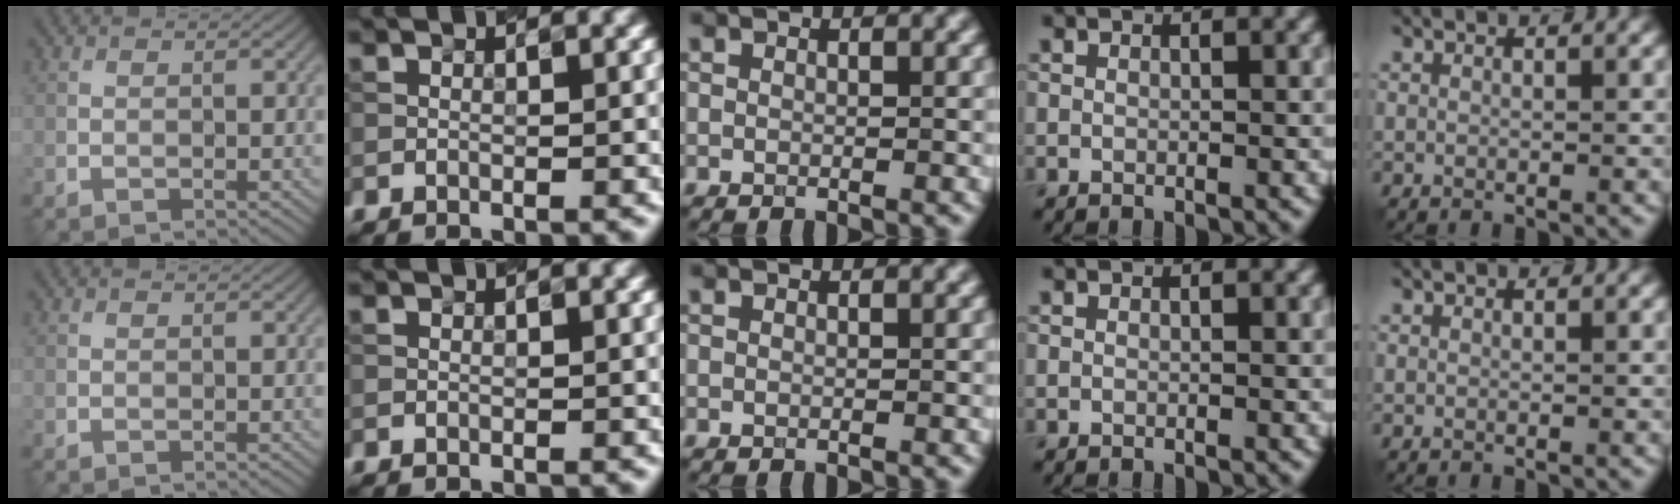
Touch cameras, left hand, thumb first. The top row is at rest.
{}